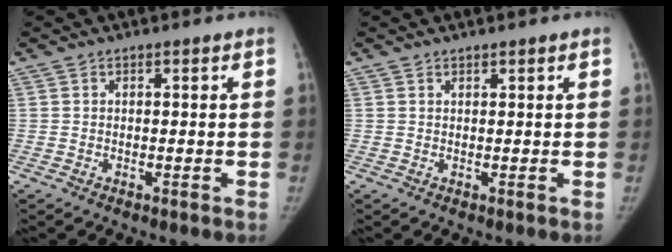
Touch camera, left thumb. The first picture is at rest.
{"total": 0.5, "force": [0.5, 0.1, 0.1], "torque": [-0.002, -0.004, 0.009]}